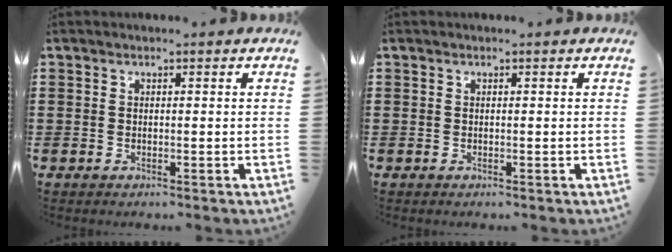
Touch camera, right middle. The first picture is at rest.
{"total": 0.0}